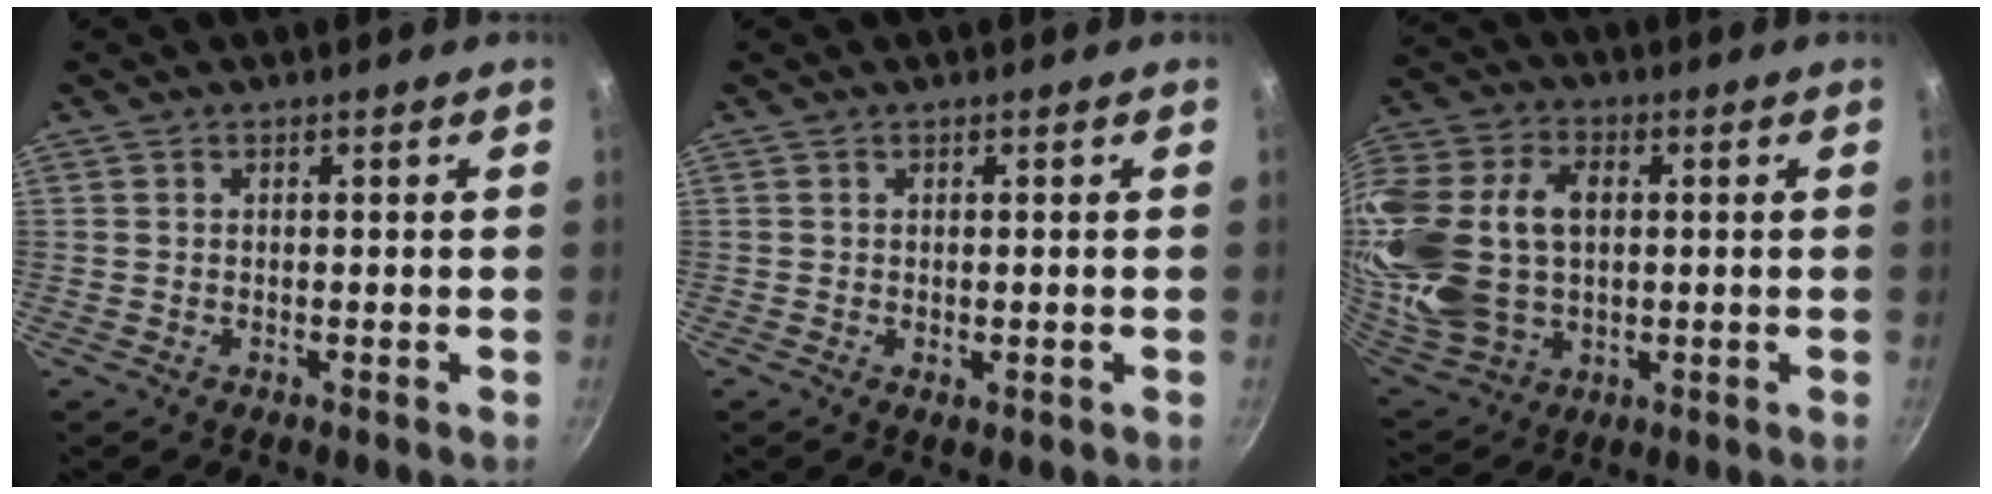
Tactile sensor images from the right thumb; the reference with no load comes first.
{"total": 1.2, "force": [-0.1, 0.6, 1.0], "torque": [-0.015, -0.003, -0.002]}
{"total": 26.0, "force": [2.7, 18.2, 18.4], "torque": [-0.406, 0.018, 0.058]}